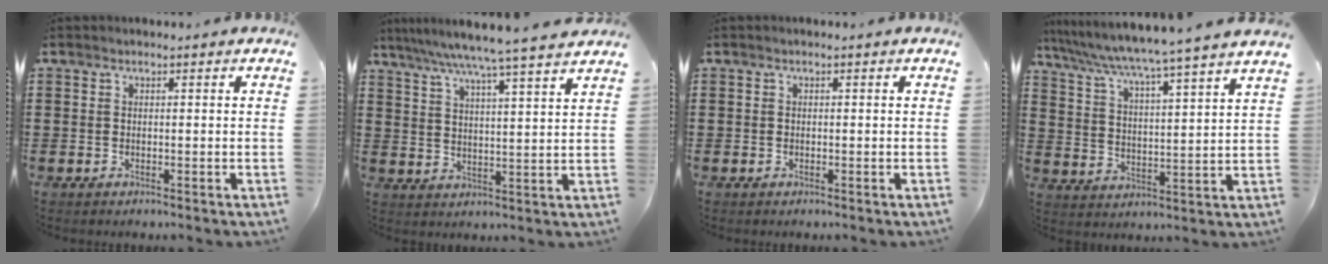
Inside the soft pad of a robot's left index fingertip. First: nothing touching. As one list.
[{"total": 6.5, "force": [5.5, -1.1, 3.3], "torque": [-0.084, -0.033, 0.091]}, {"total": 0.0}, {"total": 4.9, "force": [4.2, -1.4, 2.0], "torque": [-0.060, -0.044, 0.061]}]